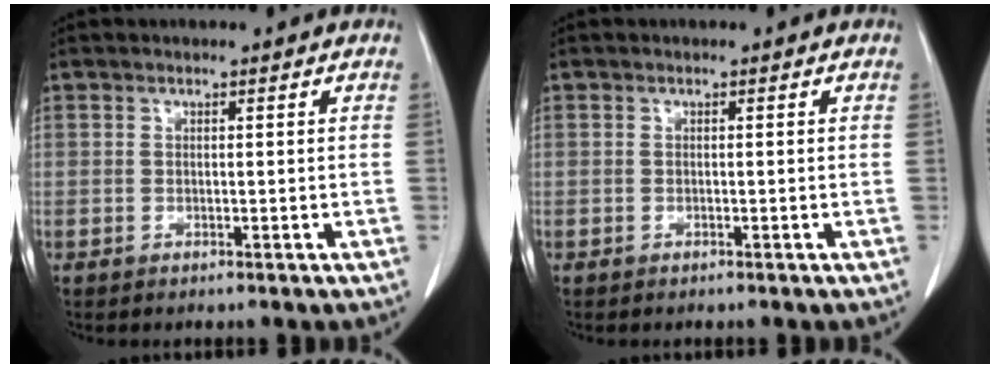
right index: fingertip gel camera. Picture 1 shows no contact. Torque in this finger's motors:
{"motor_torque": [0.03, 0.00, 0.00, 0.01]}